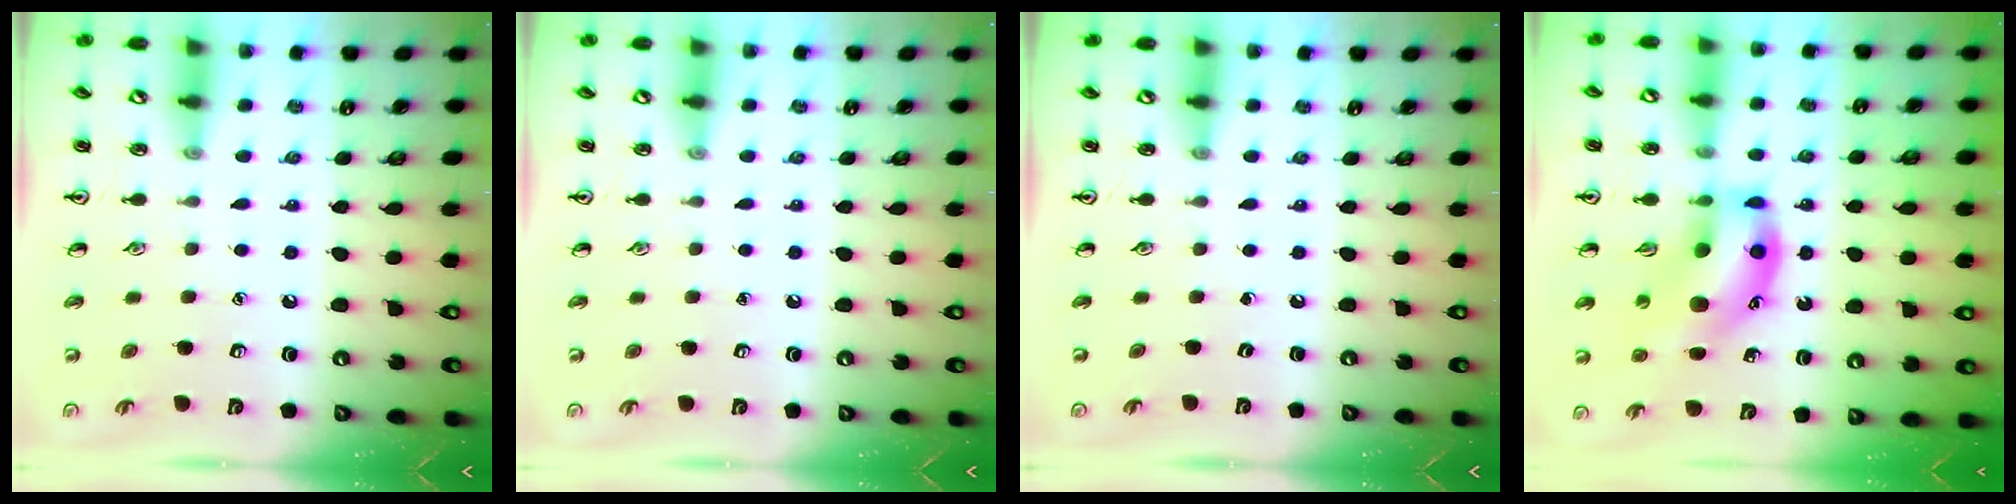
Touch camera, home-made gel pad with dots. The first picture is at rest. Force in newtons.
{"total": 0.0}
{"total": 0.0}
{"total": 16.3, "press": 15.9, "slide": 3.6}